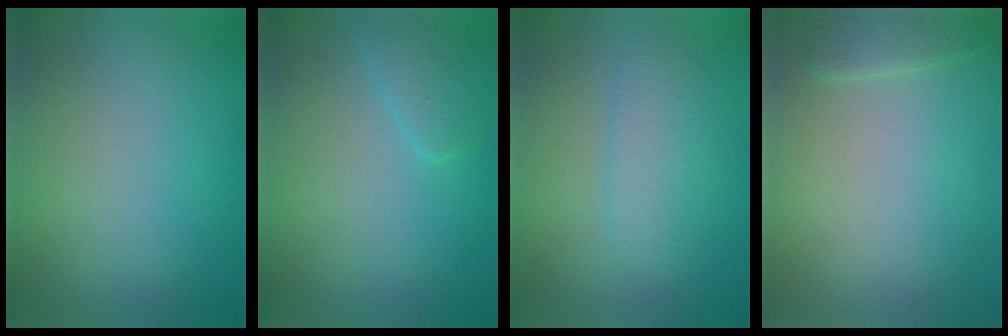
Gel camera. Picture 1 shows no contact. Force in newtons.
{"total": 1.6, "press": 1.6, "slide": 0.2}
{"total": 2.4, "press": 2.4, "slide": 0.0}
{"total": 1.2, "press": 1.2, "slide": 0.1}